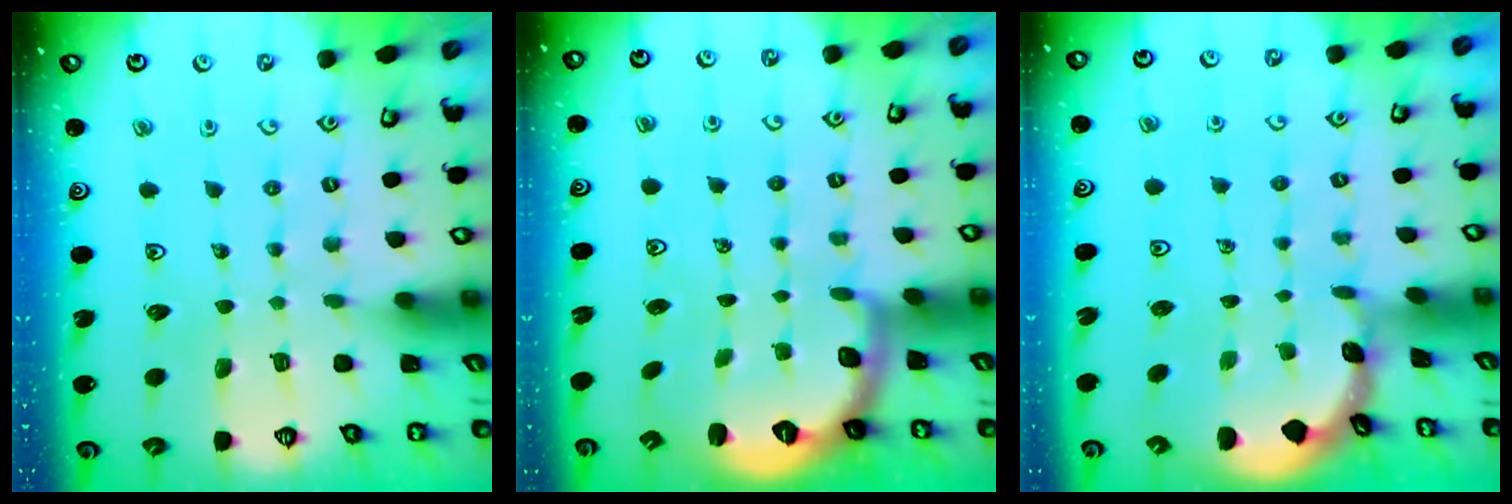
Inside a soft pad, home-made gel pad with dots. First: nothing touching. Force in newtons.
{"total": 2.6, "press": 1.6, "slide": 2.1}
{"total": 0.0}